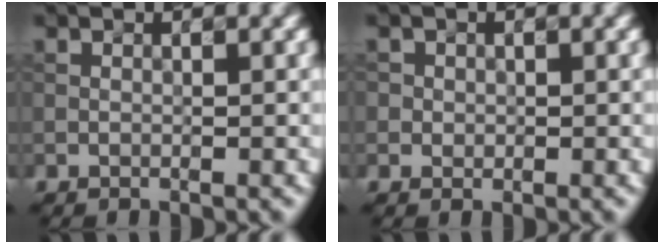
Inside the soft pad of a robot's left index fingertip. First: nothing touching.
{"total": 1.3, "force": [0.5, 1.1, 0.4], "torque": [-0.004, 0.005, 0.011]}